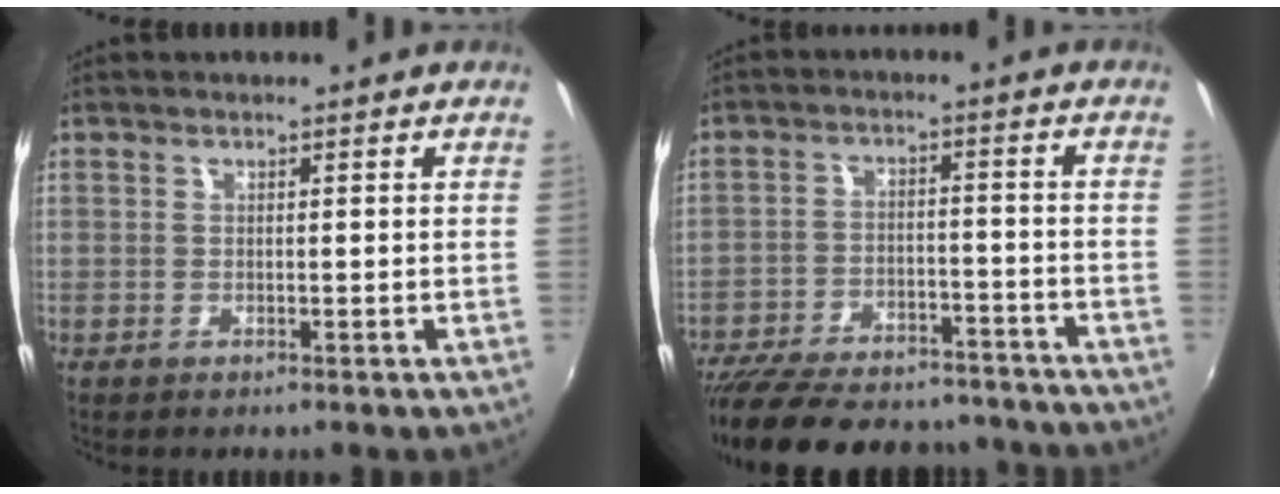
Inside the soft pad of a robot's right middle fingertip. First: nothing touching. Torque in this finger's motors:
{"motor_torque": [1.41, -0.73, 0.58, 0.21]}